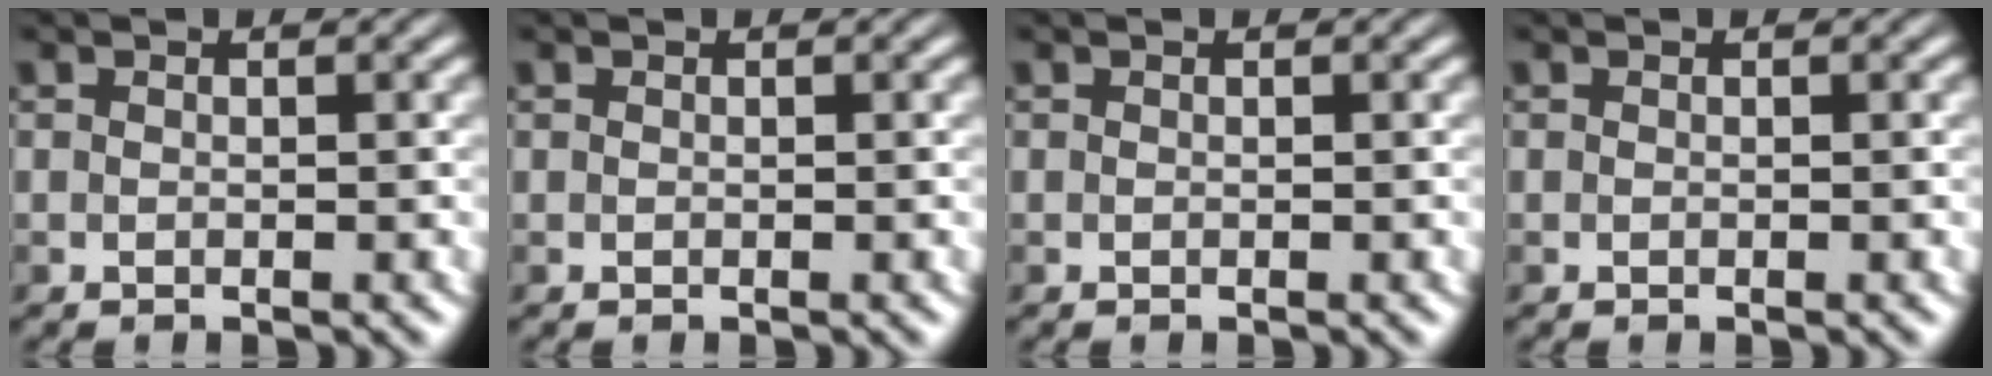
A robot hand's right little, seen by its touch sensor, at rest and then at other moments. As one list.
[{"total": 0.0}, {"total": 0.0}, {"total": 0.0}]